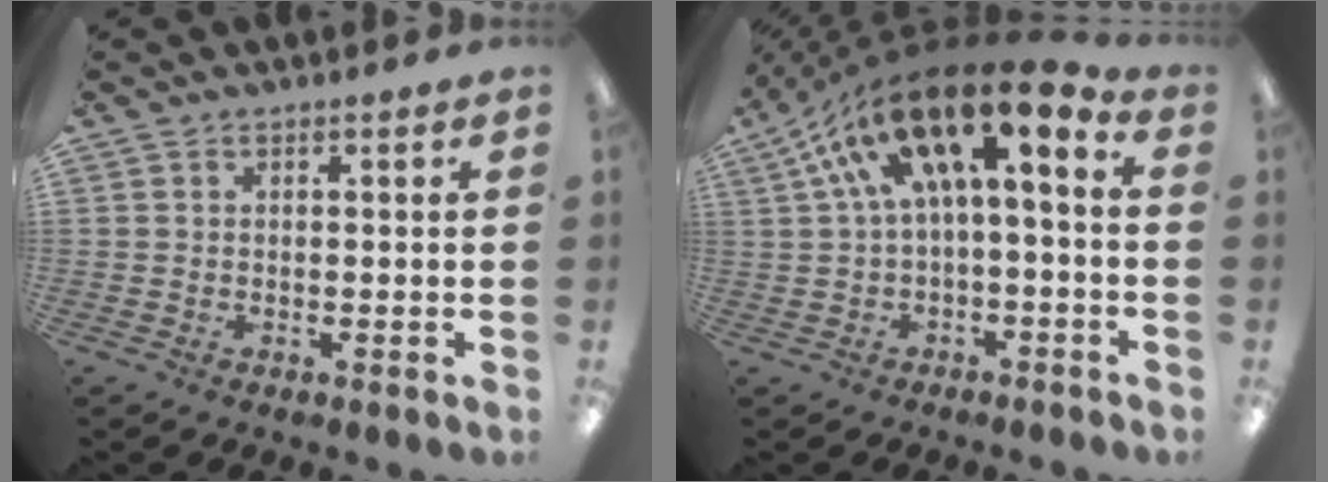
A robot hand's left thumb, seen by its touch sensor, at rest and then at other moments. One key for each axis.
{"total": 16.1, "fx": 6.2, "fy": 5.9, "fz": 13.6, "tx": -0.243, "ty": -0.038, "tz": 0.099}